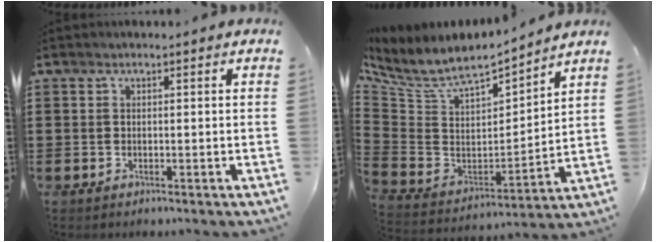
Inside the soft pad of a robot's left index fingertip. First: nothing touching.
{"total": 6.4, "force": [5.2, 2.0, 3.2], "torque": [-0.090, -0.046, 0.084]}